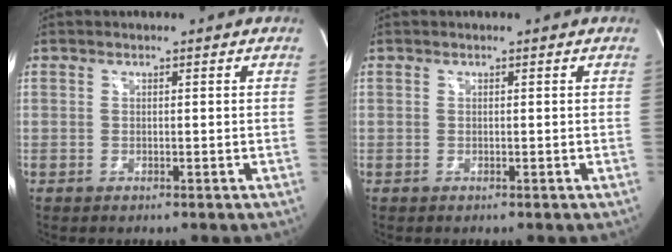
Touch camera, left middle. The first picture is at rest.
{"total": 0.0}